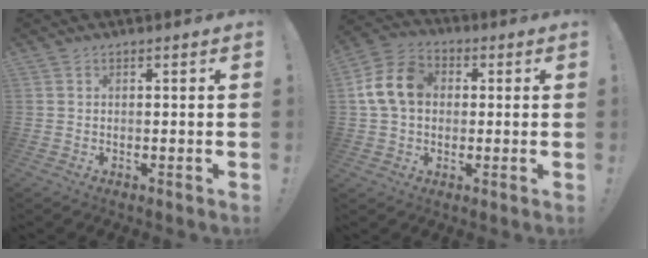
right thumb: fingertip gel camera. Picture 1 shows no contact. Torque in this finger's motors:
{"motor_torque": [0.44, 0.33, 0.97, -0.13, 0.05]}